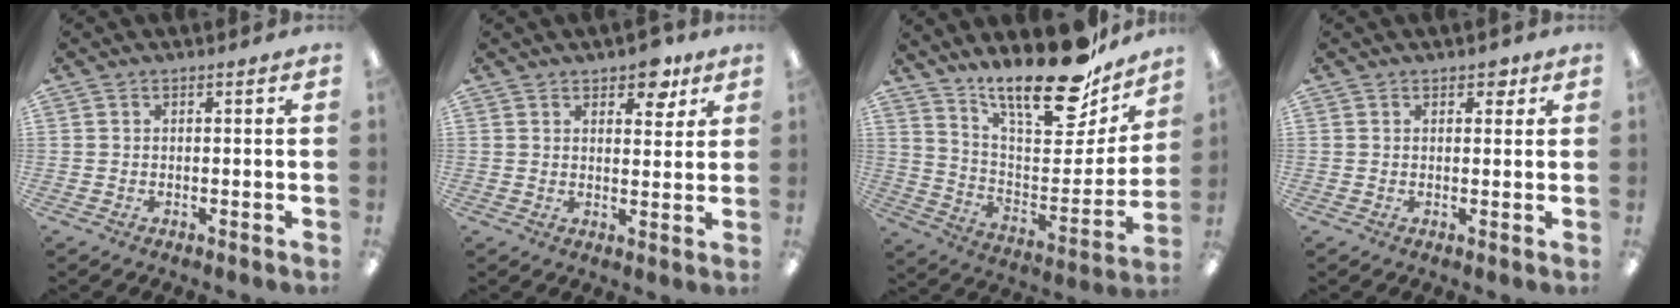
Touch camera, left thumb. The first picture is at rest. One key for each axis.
{"total": 6.3, "fx": 4.6, "fy": 3.0, "fz": 3.0, "tx": -0.023, "ty": -0.024, "tz": 0.076}
{"total": 22.9, "fx": 18.2, "fy": 6.9, "fz": 12.0, "tx": -0.181, "ty": -0.132, "tz": 0.309}
{"total": 2.7, "fx": 1.6, "fy": 1.5, "fz": 1.4, "tx": -0.006, "ty": -0.005, "tz": 0.023}